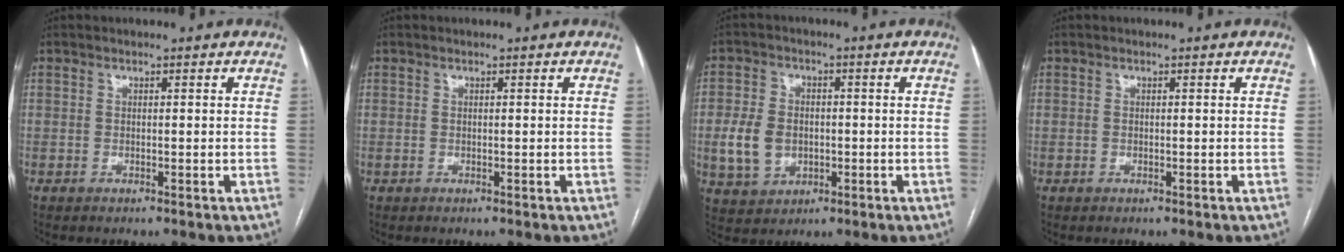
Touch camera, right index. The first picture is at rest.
{"total": 0.0}
{"total": 8.1, "force": [-1.0, 6.4, 4.9], "torque": [-0.106, 0.016, -0.009]}
{"total": 0.0}